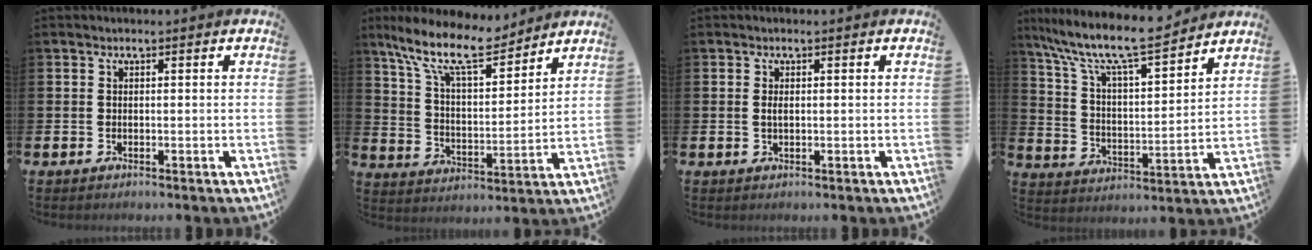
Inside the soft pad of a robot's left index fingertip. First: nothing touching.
{"total": 11.9, "force": [9.9, 3.4, 5.6], "torque": [-0.132, -0.052, 0.174]}
{"total": 0.9, "force": [0.1, 0.4, 0.8], "torque": [-0.011, 0.002, -0.001]}
{"total": 10.2, "force": [9.2, 1.4, 4.1], "torque": [-0.113, -0.064, 0.156]}